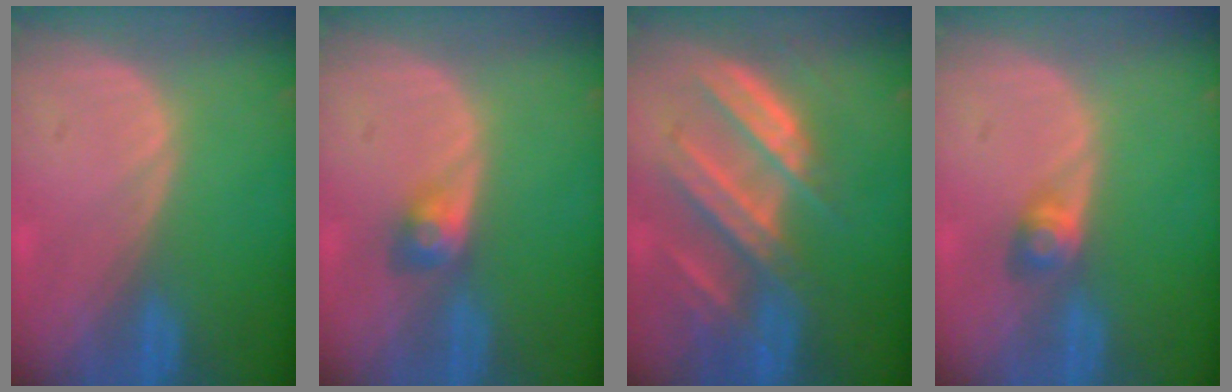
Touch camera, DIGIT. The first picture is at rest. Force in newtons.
{"total": 3.0, "press": 2.6, "slide": 1.5}
{"total": 9.1, "press": 8.3, "slide": 3.8}
{"total": 2.8, "press": 2.5, "slide": 1.2}